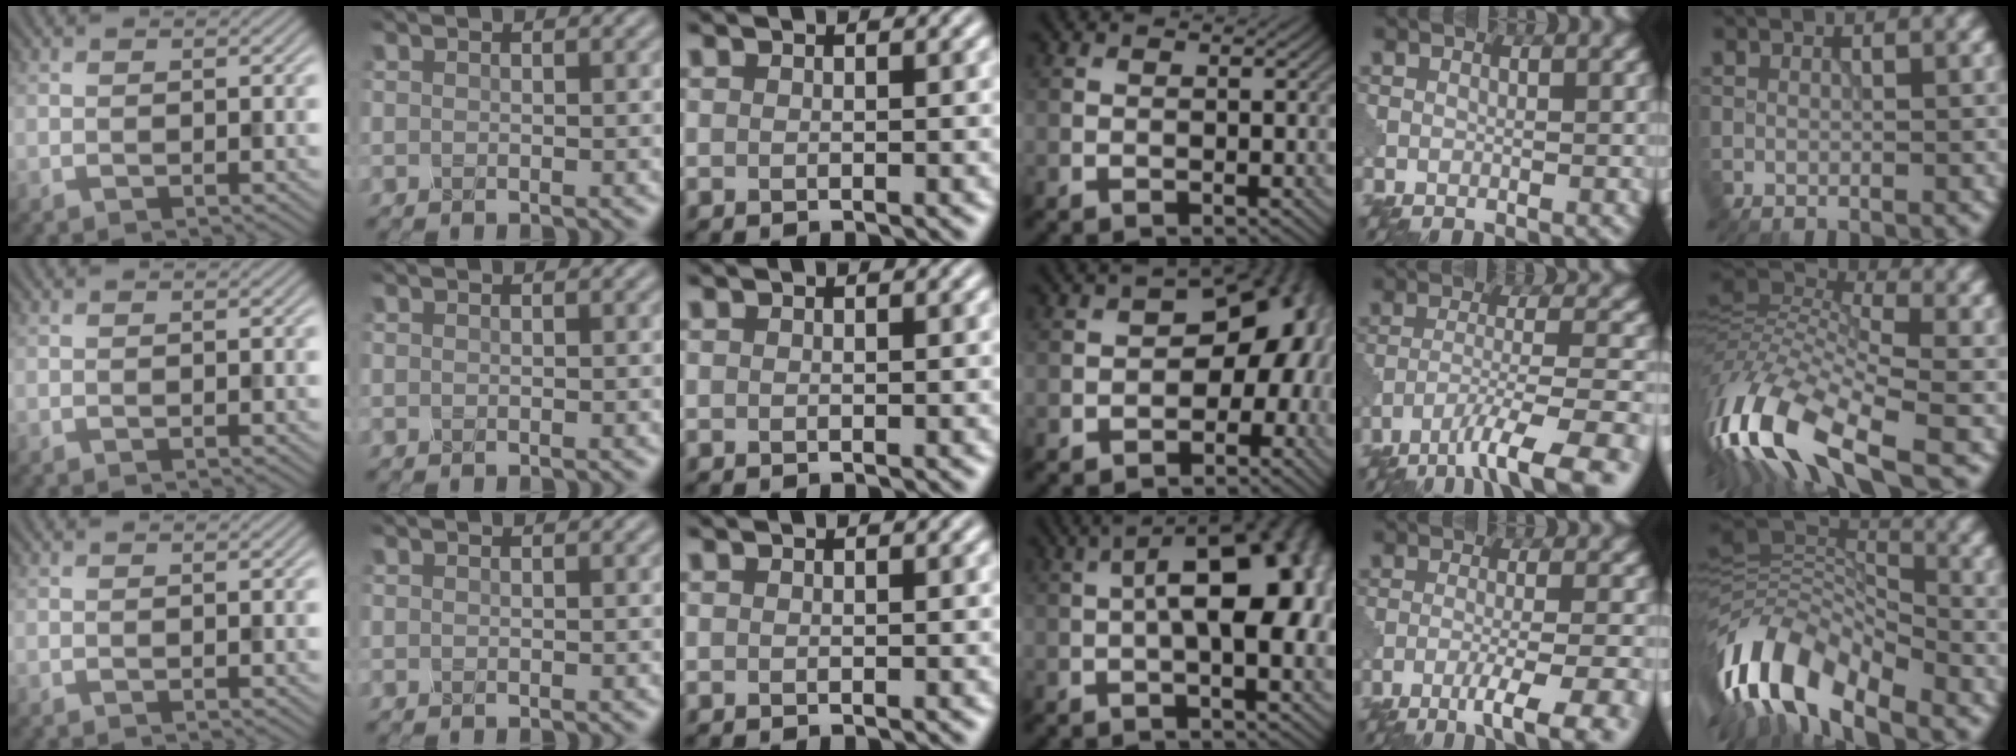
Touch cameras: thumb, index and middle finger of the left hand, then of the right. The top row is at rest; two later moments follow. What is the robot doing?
{"motion": "shake", "object": "salt shaker"}